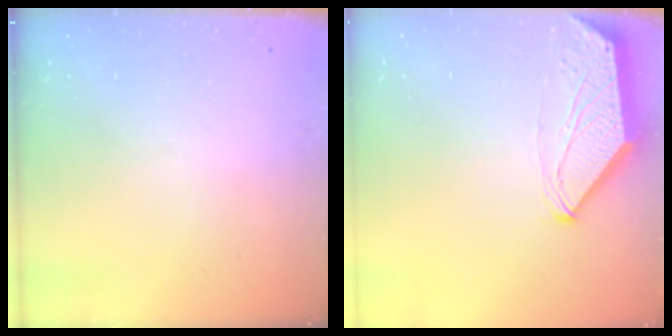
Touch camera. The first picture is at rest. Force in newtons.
{"total": 0.0}